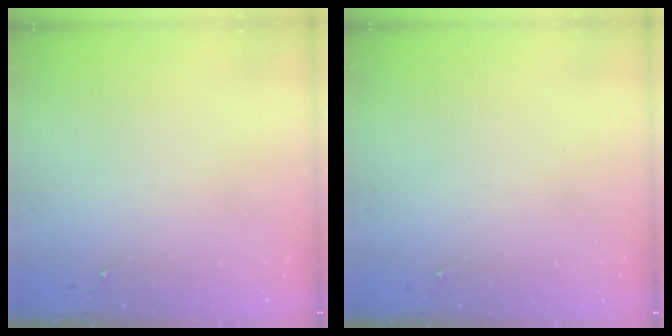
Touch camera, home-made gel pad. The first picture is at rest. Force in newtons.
{"total": 0.0}